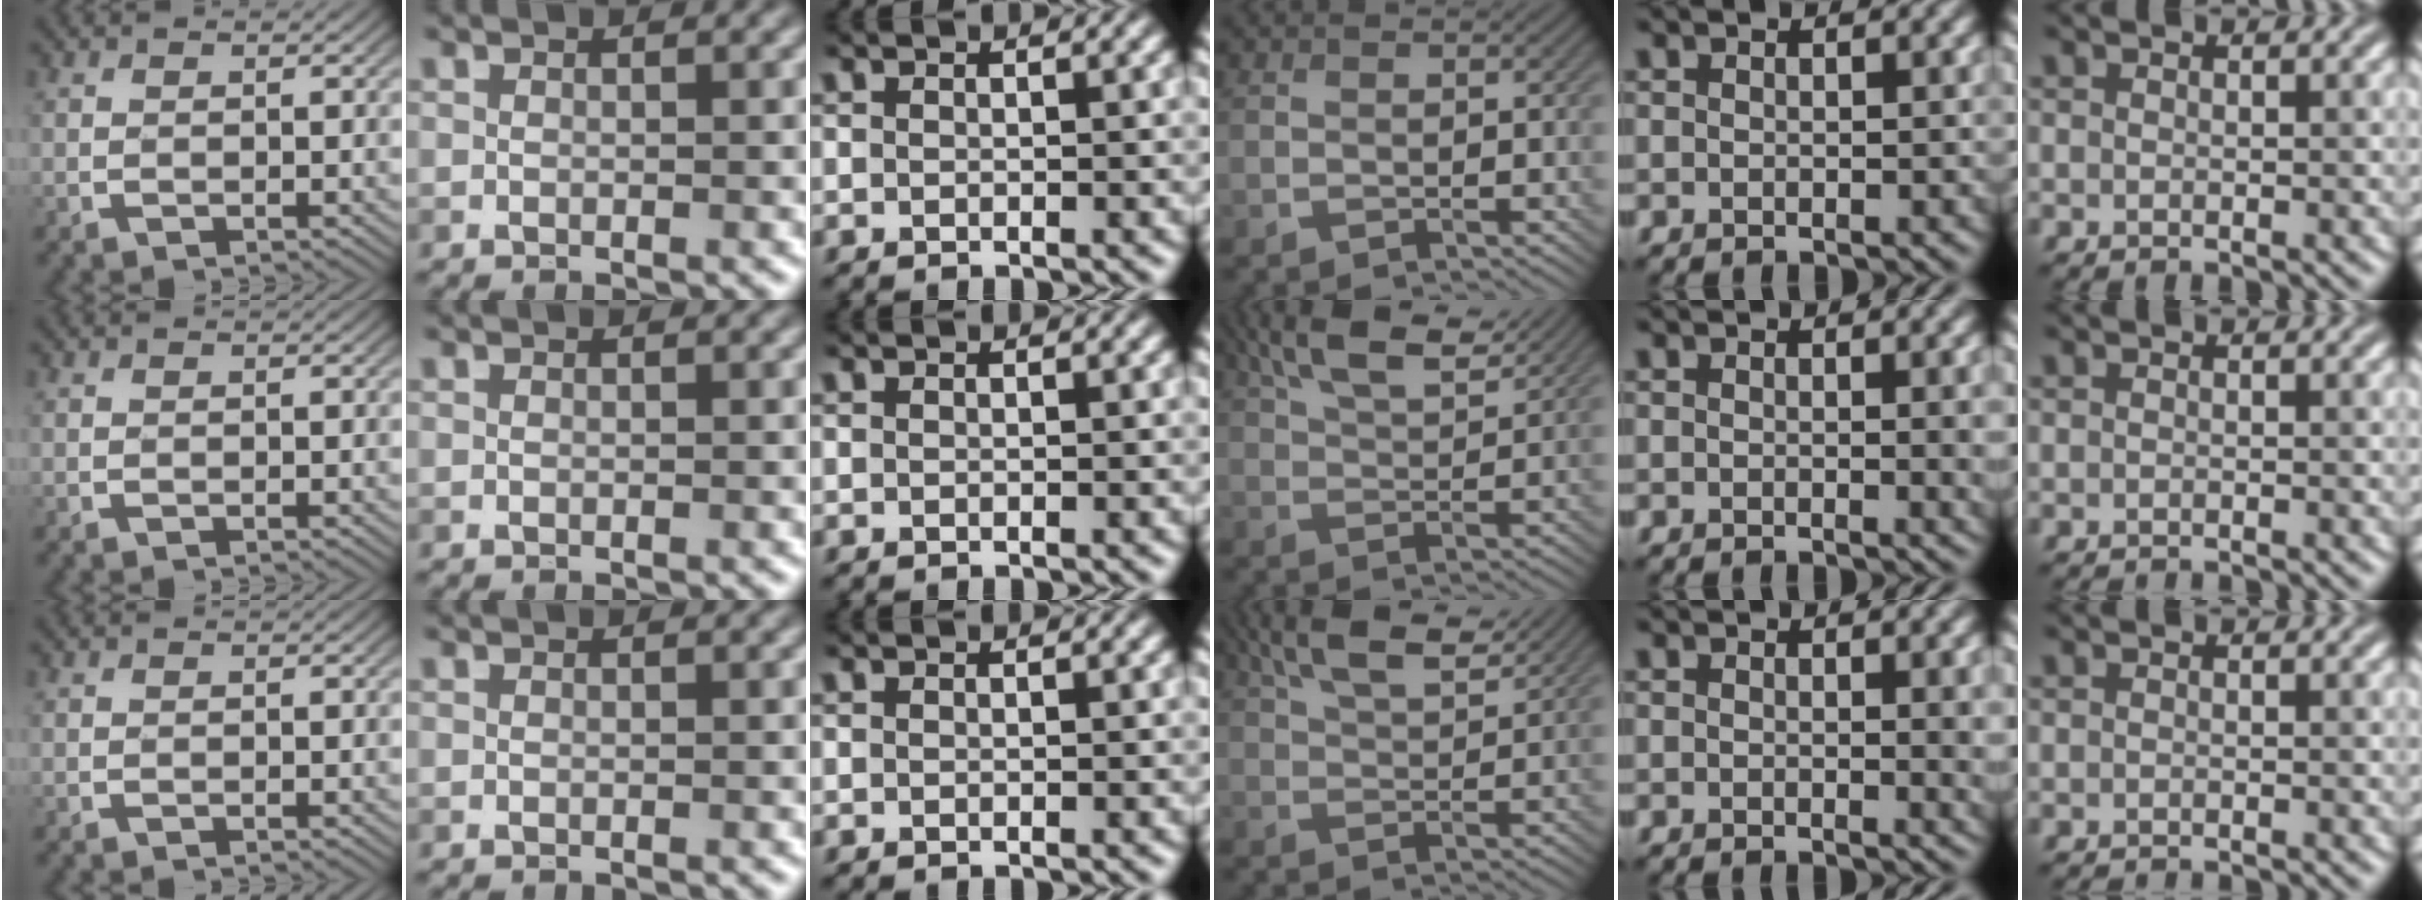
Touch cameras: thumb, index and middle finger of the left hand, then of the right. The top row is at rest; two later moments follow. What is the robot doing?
{"motion": "insert", "object": "bottle cap"}